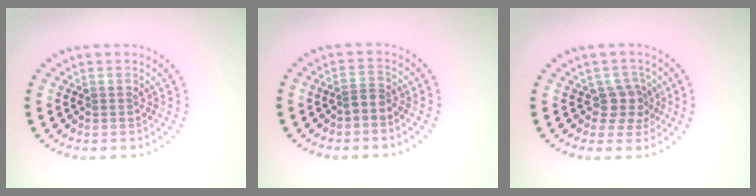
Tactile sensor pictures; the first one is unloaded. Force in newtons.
{"total": 1.2, "press": 0.7, "slide": 0.9}
{"total": 2.4, "press": 1.9, "slide": 1.5}